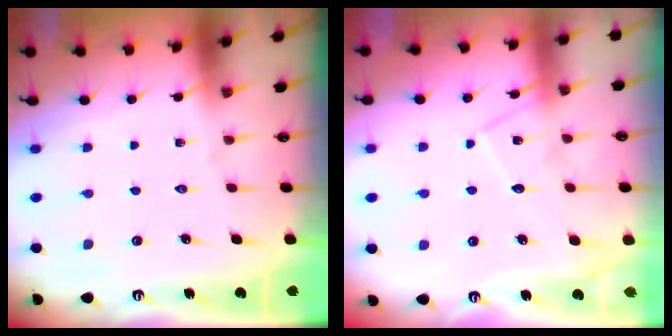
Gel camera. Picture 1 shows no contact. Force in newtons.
{"total": 9.6, "press": 9.5, "slide": 0.8}